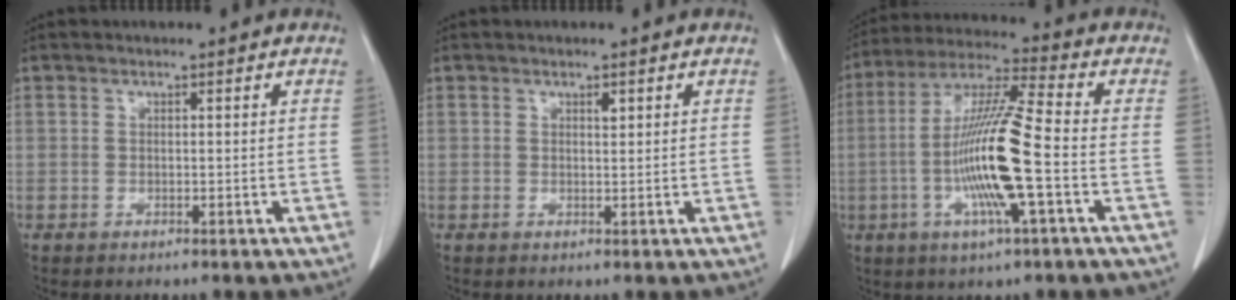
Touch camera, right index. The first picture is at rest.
{"total": 0.8, "force": [0.5, 0.3, 0.6], "torque": [-0.009, -0.003, 0.007]}
{"total": 14.6, "force": [-3.0, 0.2, 14.3], "torque": [-0.285, -0.005, -0.064]}